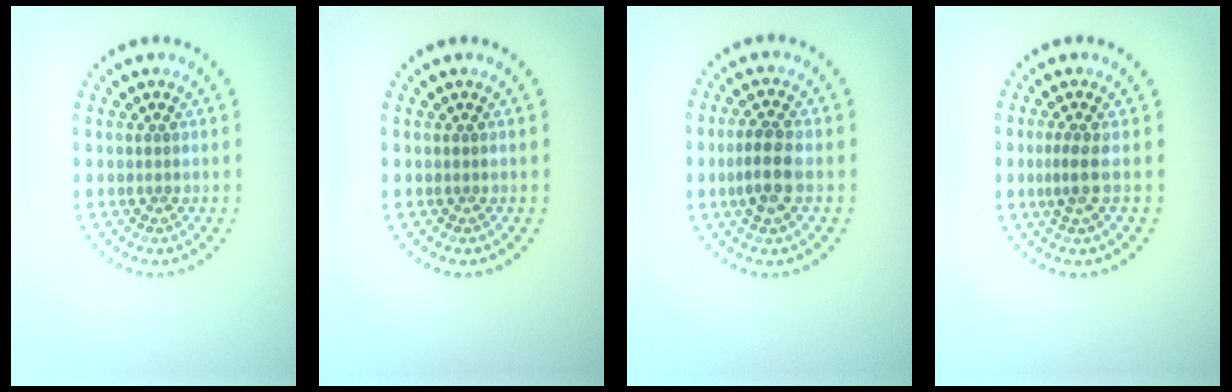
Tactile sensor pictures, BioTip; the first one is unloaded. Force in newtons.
{"total": 0.0}
{"total": 3.0, "press": 2.9, "slide": 0.8}
{"total": 1.8, "press": 1.3, "slide": 1.2}